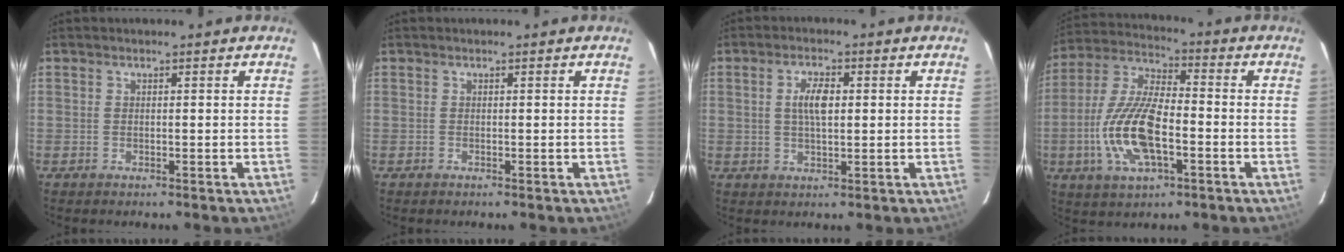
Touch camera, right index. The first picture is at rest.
{"total": 0.0}
{"total": 4.5, "force": [0.8, 1.8, 4.1], "torque": [-0.076, 0.007, 0.015]}
{"total": 15.5, "force": [-4.2, 6.1, 13.6], "torque": [-0.291, -0.003, -0.080]}